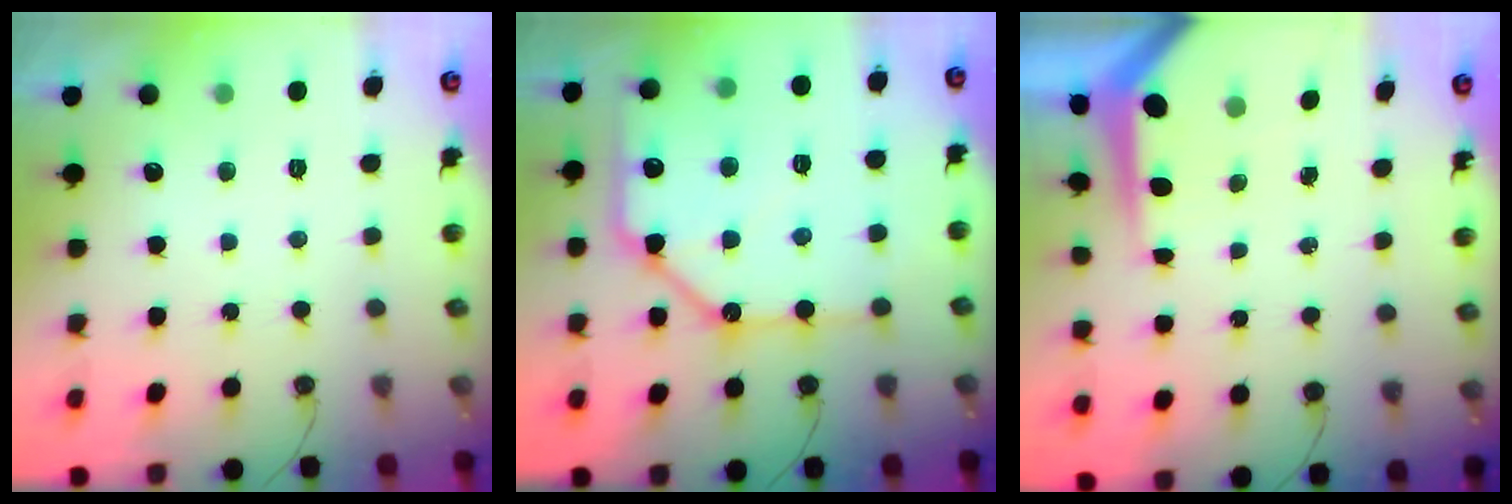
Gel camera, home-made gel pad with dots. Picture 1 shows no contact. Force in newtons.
{"total": 19.5, "press": 19.4, "slide": 2.2}
{"total": 5.4, "press": 5.4, "slide": 0.5}